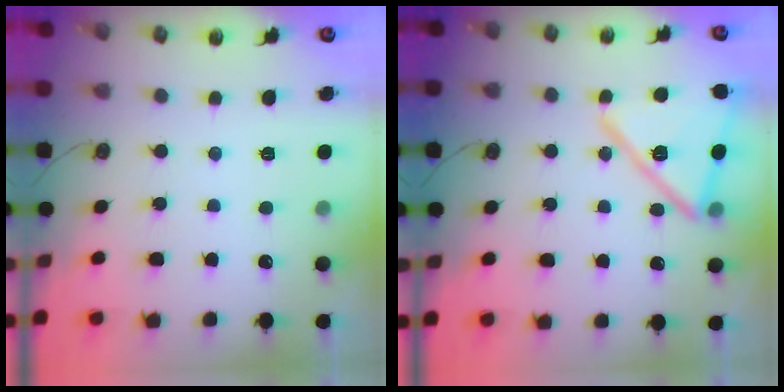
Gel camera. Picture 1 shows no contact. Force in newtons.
{"total": 18.6, "press": 18.6, "slide": 1.2}